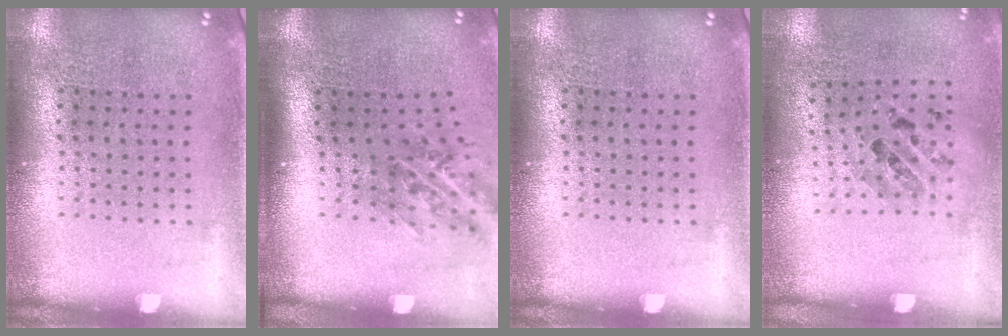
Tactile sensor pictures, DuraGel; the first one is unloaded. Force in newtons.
{"total": 1.3, "press": 1.1, "slide": 0.7}
{"total": 0.0}
{"total": 0.8, "press": 0.7, "slide": 0.4}